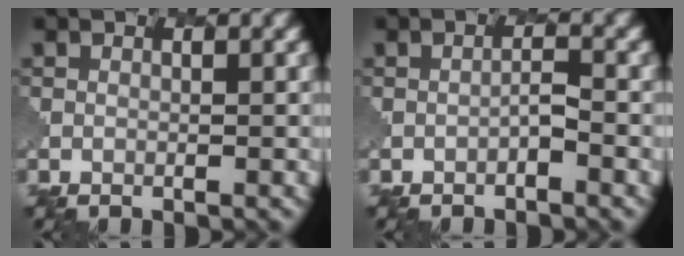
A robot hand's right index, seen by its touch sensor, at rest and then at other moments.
{"total": 0.8, "force": [-0.4, 0.1, 0.6], "torque": [-0.010, 0.005, -0.006]}